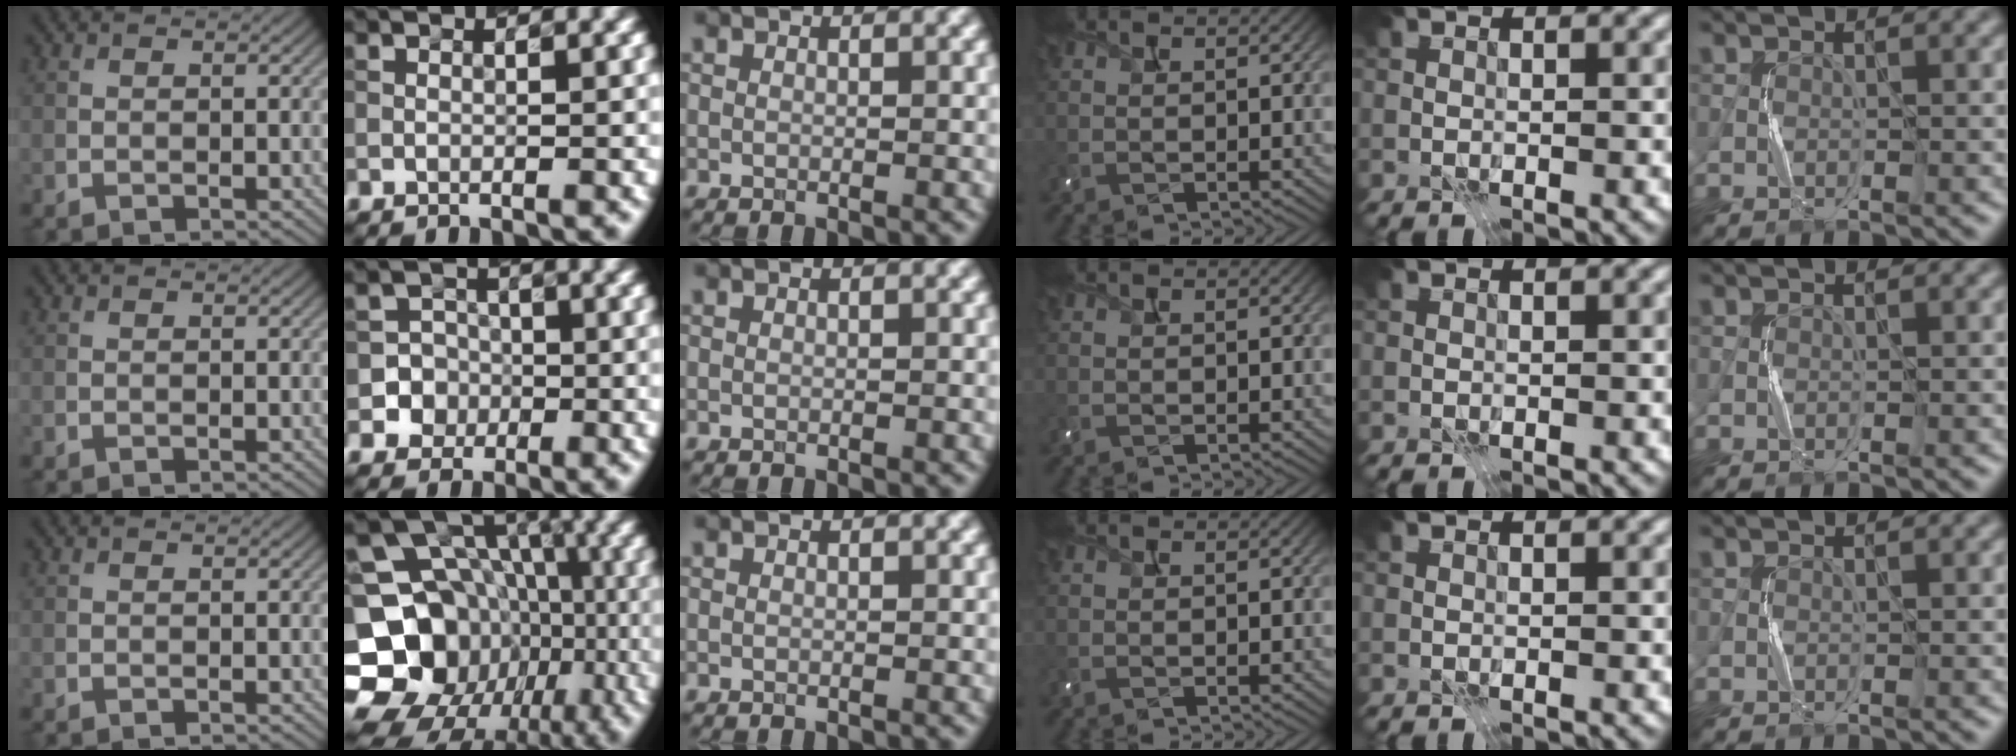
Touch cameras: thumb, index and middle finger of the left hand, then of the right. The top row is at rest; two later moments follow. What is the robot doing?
{"motion": "press", "object": "camera"}